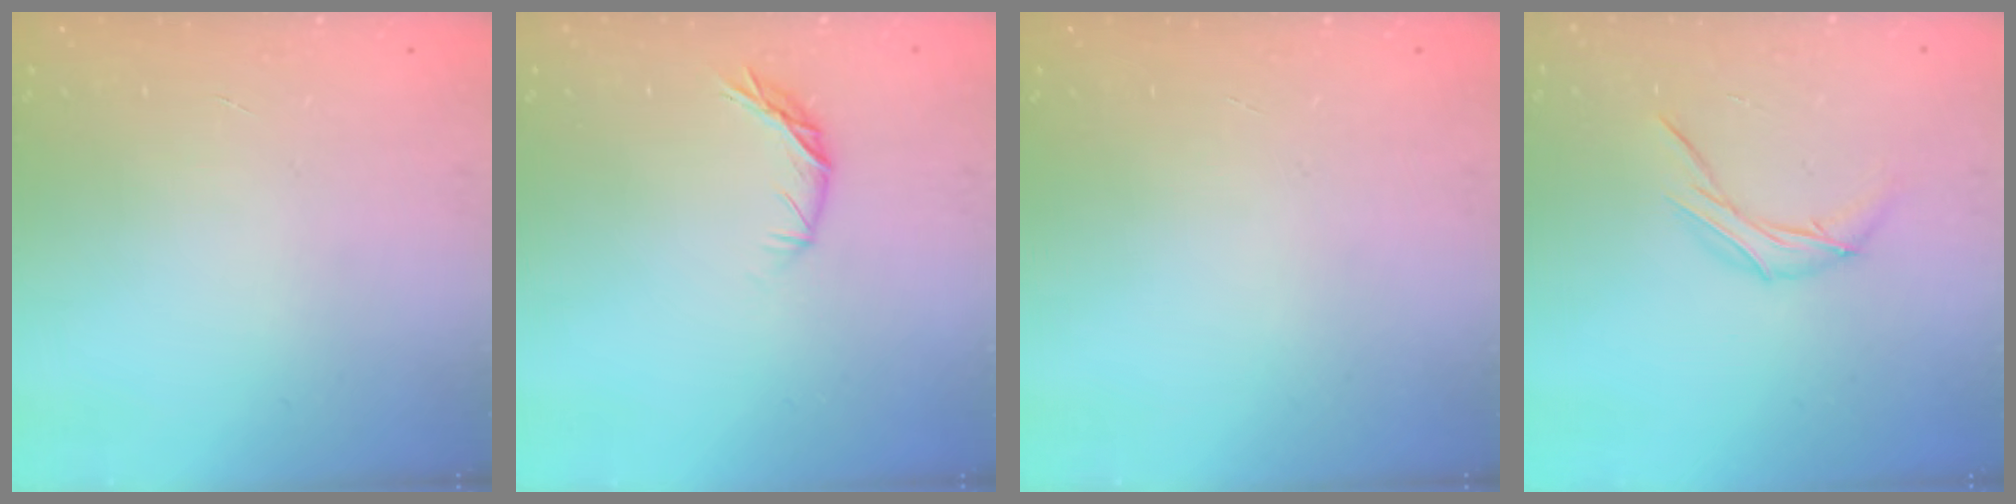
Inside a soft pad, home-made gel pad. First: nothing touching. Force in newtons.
{"total": 6.4, "press": 6.4, "slide": 0.9}
{"total": 0.0}
{"total": 6.2, "press": 6.1, "slide": 0.4}